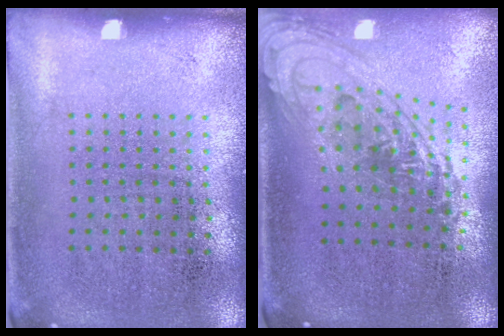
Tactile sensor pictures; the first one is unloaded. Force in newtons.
{"total": 1.5, "press": 1.3, "slide": 0.7}